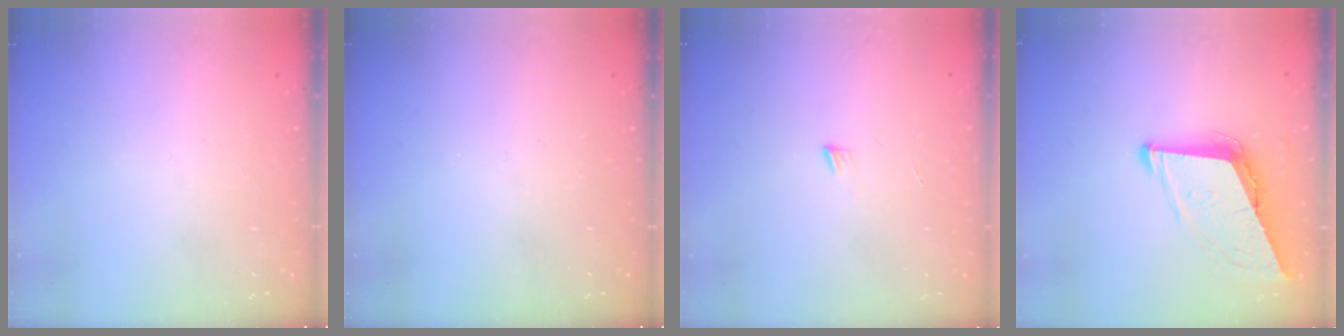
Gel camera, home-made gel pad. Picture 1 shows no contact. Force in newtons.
{"total": 0.0}
{"total": 3.0, "press": 3.0, "slide": 0.3}
{"total": 8.7, "press": 8.4, "slide": 2.4}